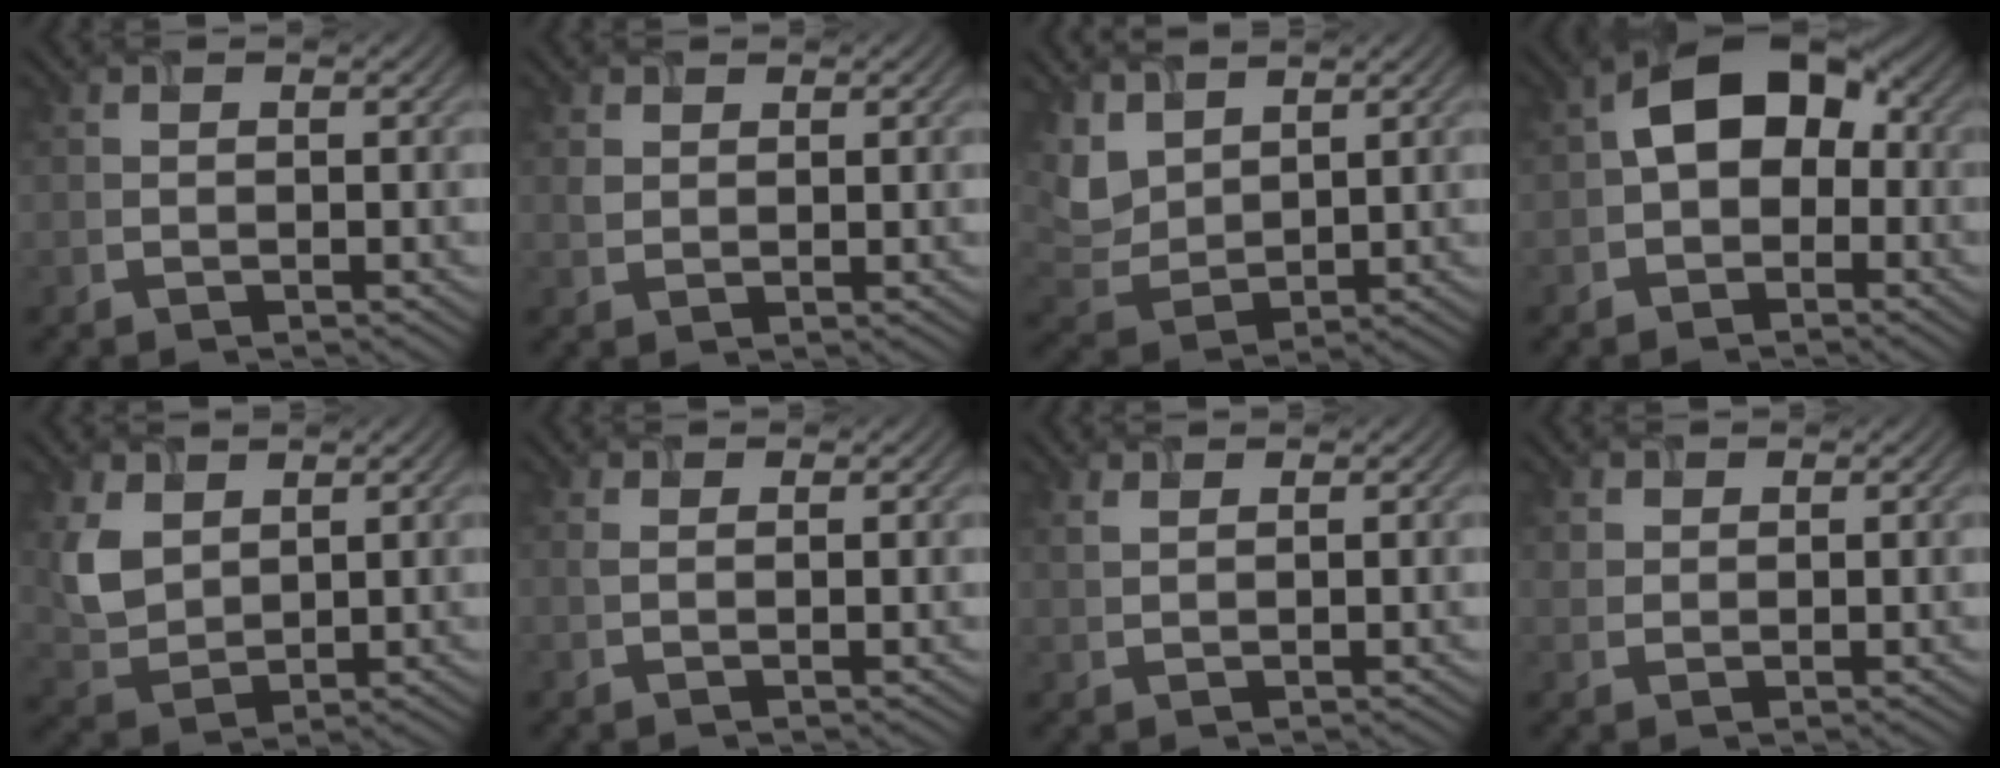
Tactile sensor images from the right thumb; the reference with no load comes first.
{"total": 1.2, "force": [0.9, 0.7, 0.3], "torque": [-0.013, -0.003, 0.028]}
{"total": 5.9, "force": [4.2, 3.2, 2.7], "torque": [-0.088, -0.002, 0.094]}
{"total": 7.9, "force": [-0.3, 5.7, 5.5], "torque": [-0.086, 0.014, -0.016]}
{"total": 4.9, "force": [2.6, 3.4, 2.4], "torque": [-0.074, -0.011, 0.066]}
{"total": 0.9, "force": [0.6, 0.2, 0.7], "torque": [-0.013, 0.002, 0.017]}
{"total": 2.0, "force": [1.7, 0.5, 1.0], "torque": [-0.020, 0.001, 0.036]}
{"total": 1.7, "force": [1.3, 1.0, 0.3], "torque": [-0.014, -0.001, 0.039]}